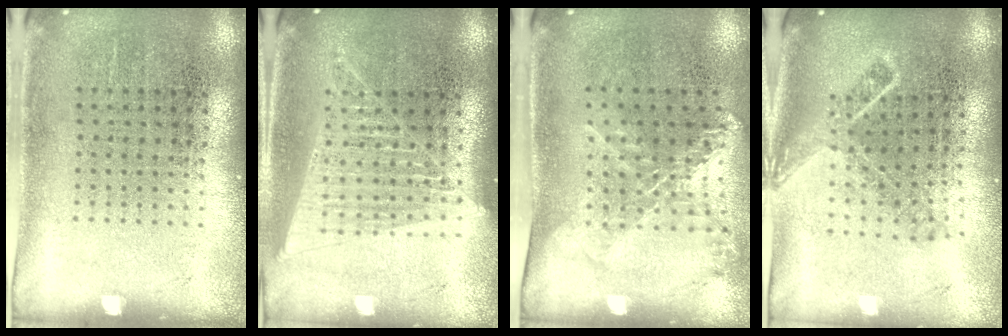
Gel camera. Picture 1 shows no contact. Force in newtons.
{"total": 1.6, "press": 1.5, "slide": 0.6}
{"total": 1.5, "press": 1.3, "slide": 0.8}
{"total": 1.7, "press": 1.2, "slide": 1.2}